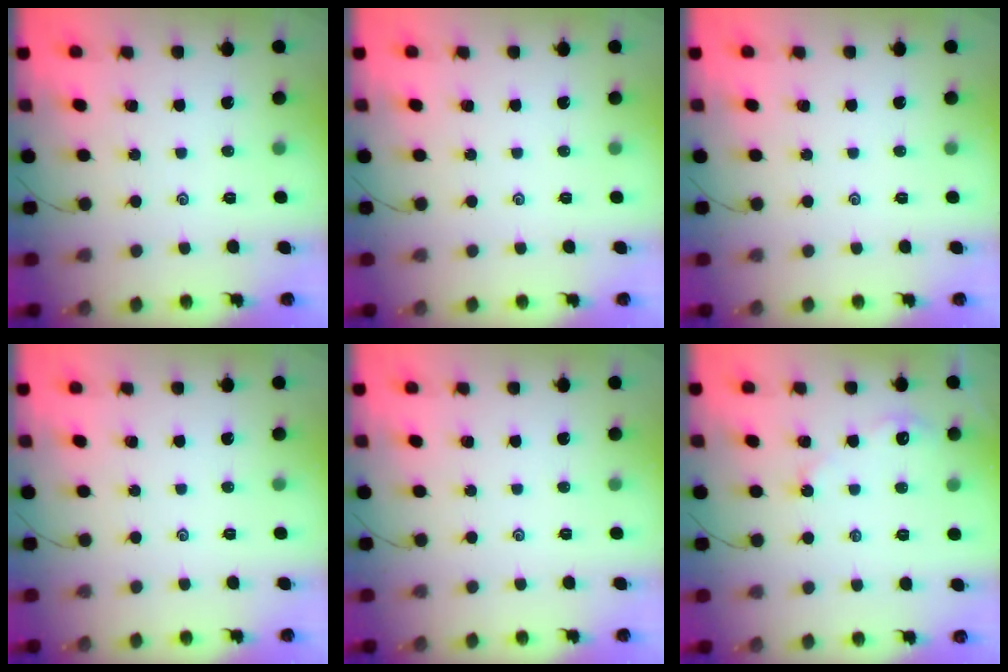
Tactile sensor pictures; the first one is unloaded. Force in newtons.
{"total": 0.0}
{"total": 0.0}
{"total": 0.0}
{"total": 0.0}
{"total": 2.8, "press": 2.8, "slide": 0.4}